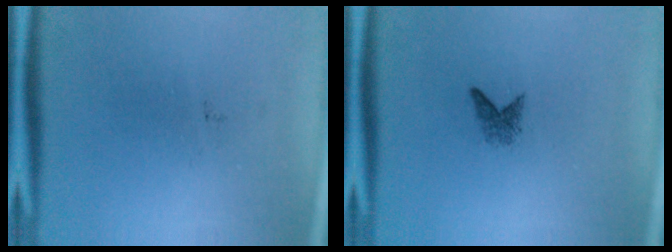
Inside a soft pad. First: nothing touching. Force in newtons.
{"total": 1.3}